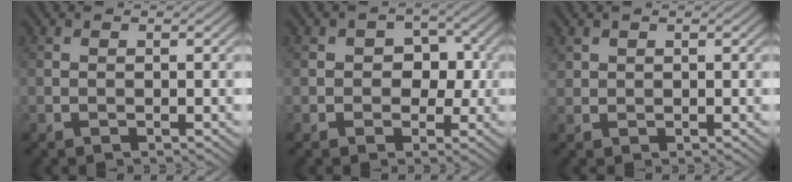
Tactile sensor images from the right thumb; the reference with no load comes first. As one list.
[{"total": 4.1, "force": [-0.2, 3.3, 2.4], "torque": [-0.022, -0.001, -0.013]}, {"total": 1.2, "force": [0.8, 0.8, 0.2], "torque": [-0.007, 0.000, 0.022]}]